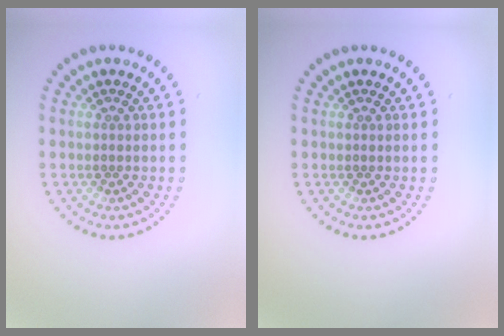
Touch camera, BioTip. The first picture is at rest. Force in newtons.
{"total": 0.0}